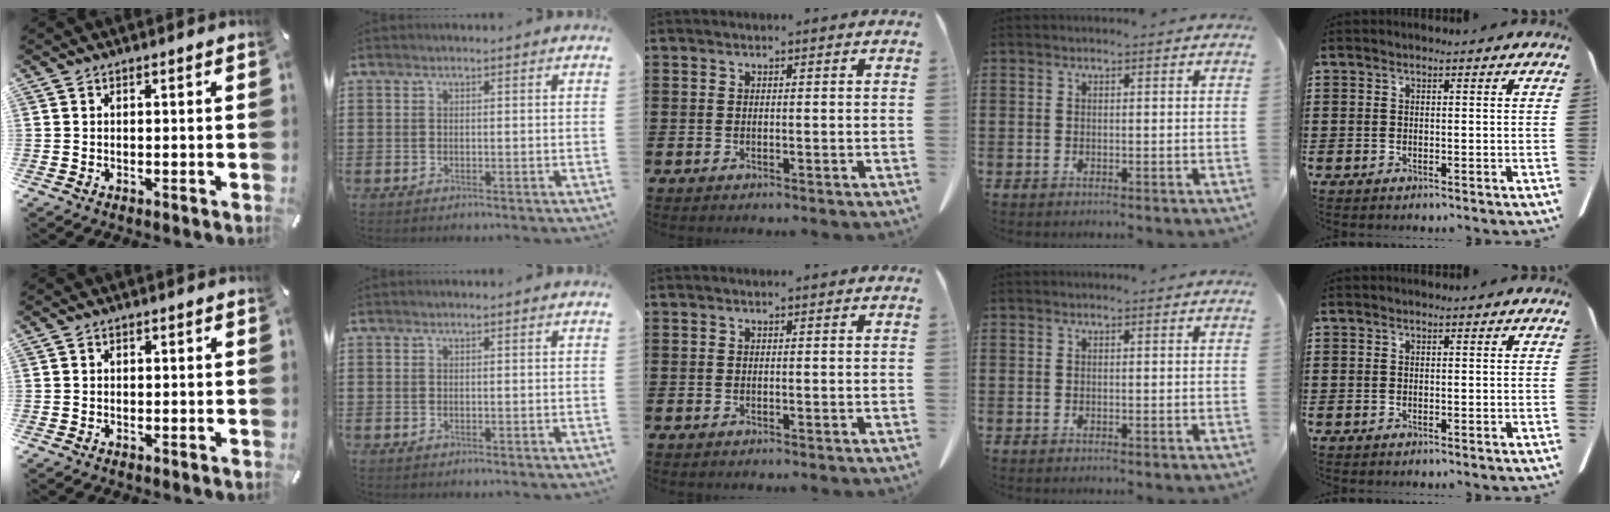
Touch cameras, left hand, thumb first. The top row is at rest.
{"thumb": {"total": 0.6, "force": [0.0, 0.5, 0.3], "torque": [-0.006, 0.003, -0.001]}}